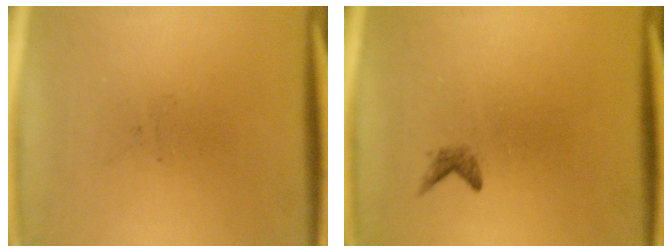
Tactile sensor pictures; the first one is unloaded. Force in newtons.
{"total": 0.9}